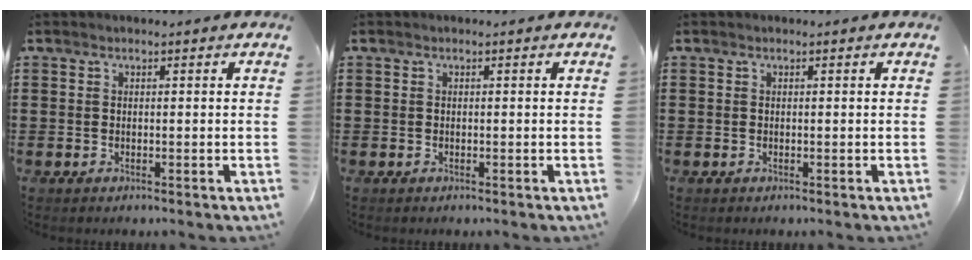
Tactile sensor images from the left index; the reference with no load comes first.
{"total": 0.0}
{"total": 0.0}